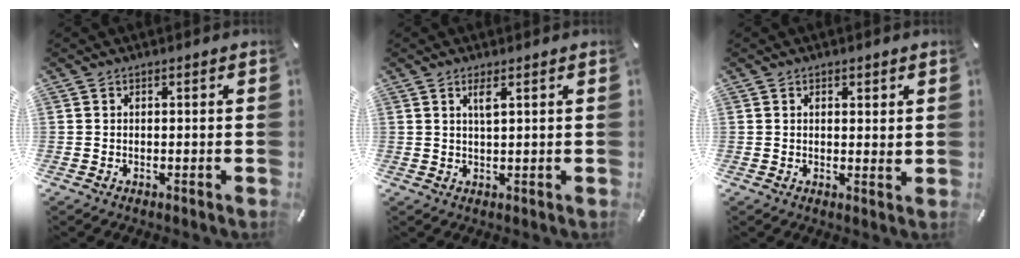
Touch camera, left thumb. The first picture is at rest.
{"total": 2.6, "force": [1.4, 0.4, 2.2], "torque": [-0.047, 0.002, 0.023]}
{"total": 1.9, "force": [1.0, 1.1, 1.2], "torque": [-0.016, -0.001, 0.016]}